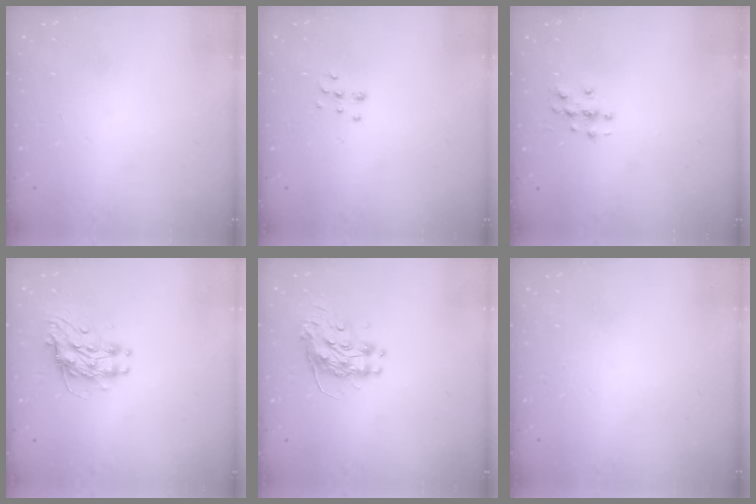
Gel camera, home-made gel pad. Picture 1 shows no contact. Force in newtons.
{"total": 5.8, "press": 5.8, "slide": 0.4}
{"total": 2.8, "press": 2.8, "slide": 0.3}
{"total": 9.2, "press": 9.2, "slide": 0.1}
{"total": 9.2, "press": 9.2, "slide": 0.7}
{"total": 0.0}